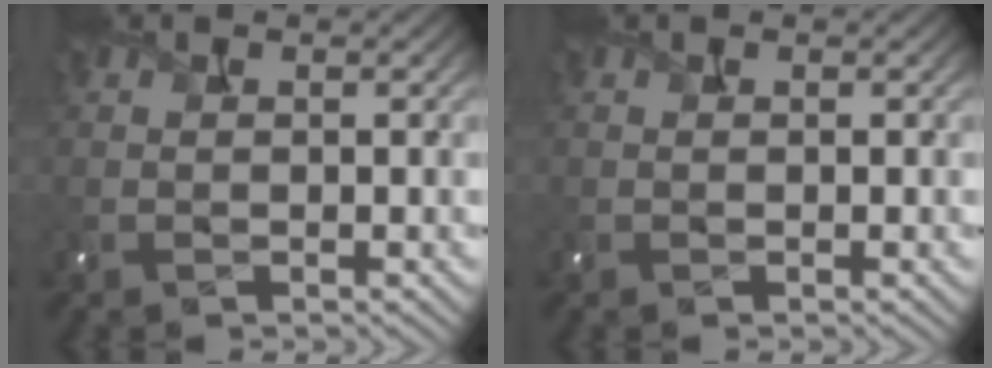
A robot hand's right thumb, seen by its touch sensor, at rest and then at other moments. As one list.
[{"total": 0.0}]